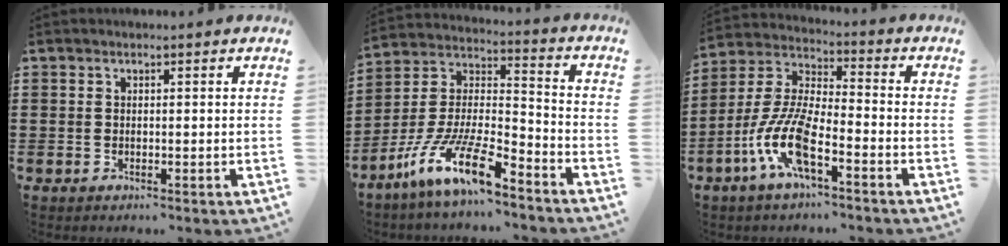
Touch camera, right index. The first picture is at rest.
{"total": 12.8, "force": [-9.7, 2.3, 8.1], "torque": [-0.186, 0.001, -0.193]}
{"total": 10.1, "force": [-5.0, 2.7, 8.4], "torque": [-0.209, -0.015, -0.100]}